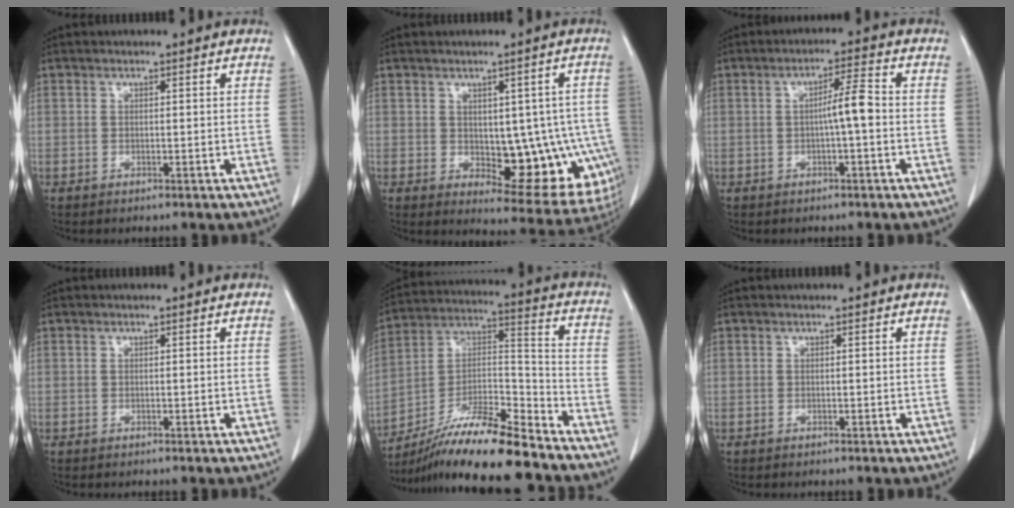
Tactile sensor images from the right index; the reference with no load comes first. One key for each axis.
{"total": 13.9, "fx": -1.8, "fy": 6.9, "fz": 11.9, "tx": -0.108, "ty": 0.011, "tz": -0.002}
{"total": 4.4, "fx": -0.5, "fy": 0.1, "fz": 4.4, "tx": -0.070, "ty": 0.008, "tz": -0.009}
{"total": 0.0}
{"total": 17.4, "fx": -14.4, "fy": 1.1, "fz": 9.6, "tx": -0.182, "ty": 0.003, "tz": -0.257}
{"total": 0.0}